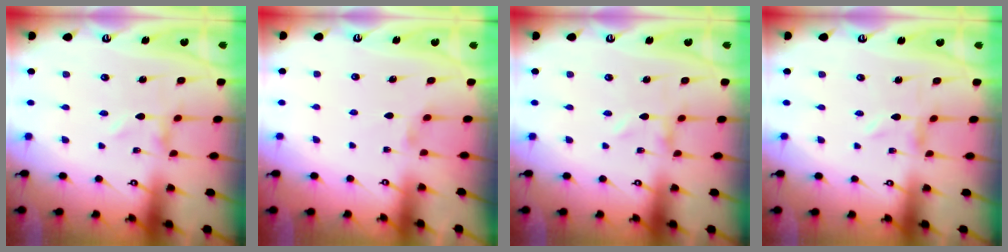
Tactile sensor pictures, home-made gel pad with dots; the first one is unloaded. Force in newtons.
{"total": 2.5, "press": 2.5, "slide": 0.4}
{"total": 0.0}
{"total": 0.0}